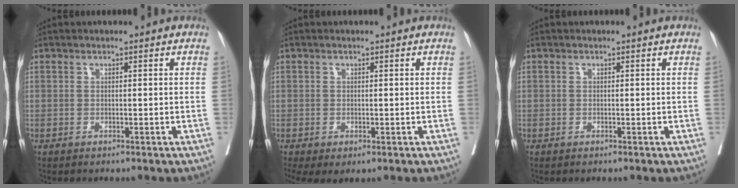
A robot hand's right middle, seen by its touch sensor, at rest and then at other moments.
{"total": 3.5, "force": [-1.5, 2.0, 2.5], "torque": [-0.050, -0.011, -0.018]}
{"total": 0.7, "force": [-0.1, 0.7, -0.1], "torque": [0.006, 0.005, -0.006]}